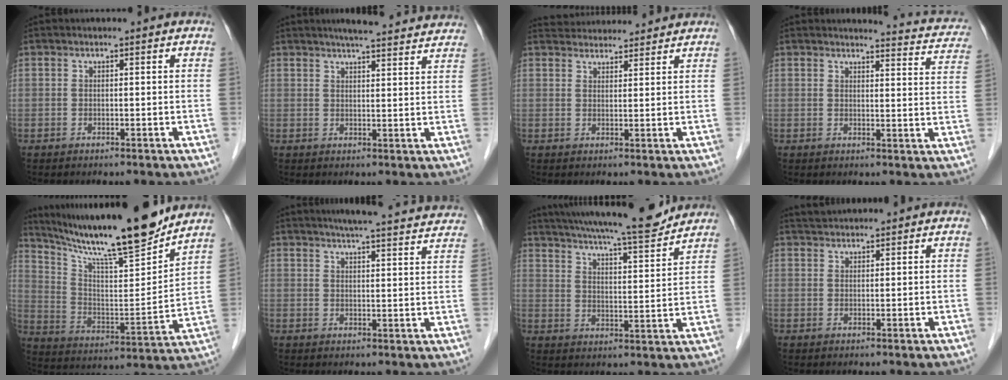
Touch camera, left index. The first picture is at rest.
{"total": 13.5, "force": [12.3, 1.3, 5.3], "torque": [-0.064, 0.014, 0.142]}
{"total": 8.4, "force": [8.1, 1.5, 1.4], "torque": [-0.021, 0.032, 0.115]}
{"total": 9.2, "force": [8.9, 1.2, 1.8], "torque": [-0.006, -0.037, 0.074]}
{"total": 20.4, "force": [17.4, 0.6, 10.7], "torque": [-0.185, -0.013, 0.287]}
{"total": 18.4, "force": [17.1, 1.0, 6.7], "torque": [-0.088, -0.006, 0.204]}
{"total": 17.4, "force": [15.6, 1.2, 7.7], "torque": [-0.127, 0.001, 0.228]}
{"total": 2.5, "force": [2.4, 0.4, 0.3], "torque": [-0.009, 0.022, 0.046]}